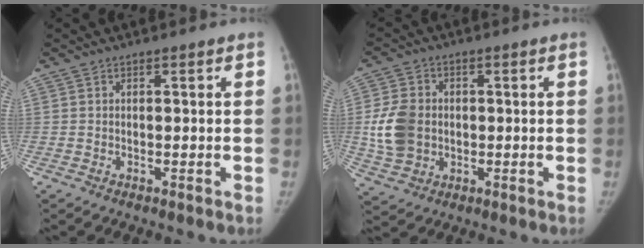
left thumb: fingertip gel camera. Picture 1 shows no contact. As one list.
[{"total": 9.4, "force": [-0.2, 7.6, 5.5], "torque": [-0.094, 0.005, 0.002]}]